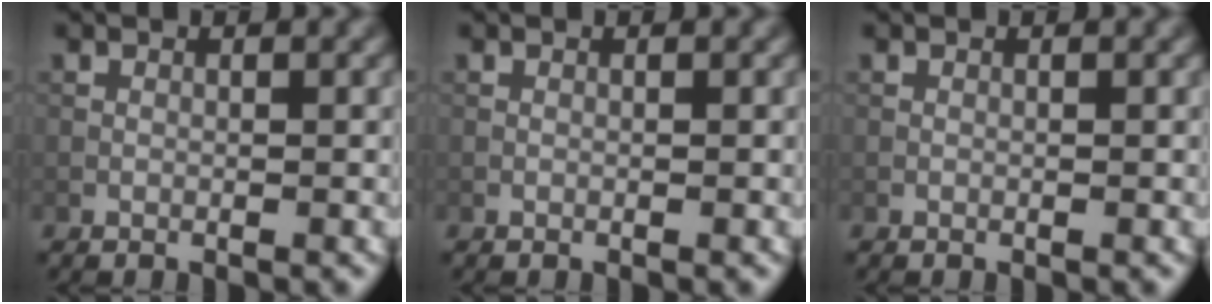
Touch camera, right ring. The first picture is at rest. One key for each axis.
{"total": 0.0}
{"total": 0.0}